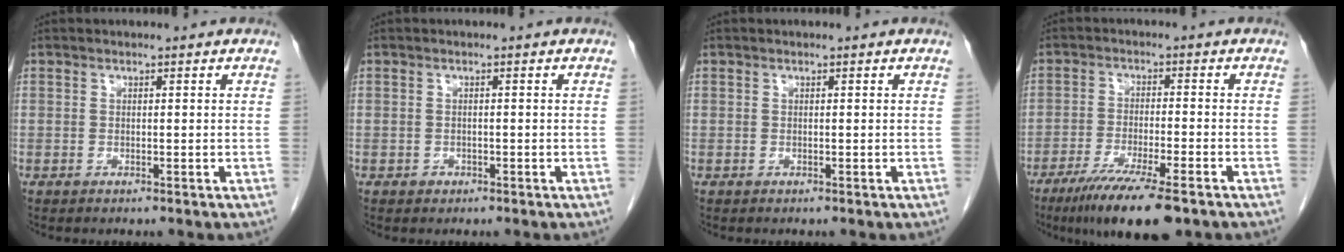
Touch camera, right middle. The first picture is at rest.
{"total": 0.8, "force": [-0.4, 0.7, 0.1], "torque": [-0.003, 0.003, -0.006]}
{"total": 0.0}
{"total": 11.5, "force": [-8.0, 1.2, 8.2], "torque": [-0.135, -0.026, -0.126]}